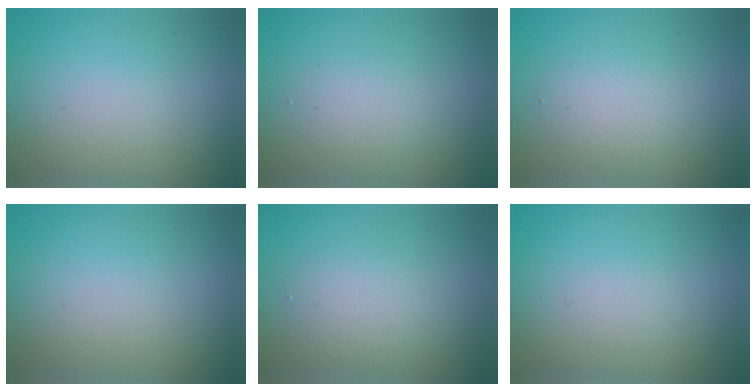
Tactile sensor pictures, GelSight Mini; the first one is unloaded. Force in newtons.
{"total": 1.9, "press": 1.9, "slide": 0.1}
{"total": 2.5, "press": 2.5, "slide": 0.3}
{"total": 0.0}
{"total": 2.4, "press": 2.4, "slide": 0.1}
{"total": 0.5, "press": 0.5, "slide": 0.1}